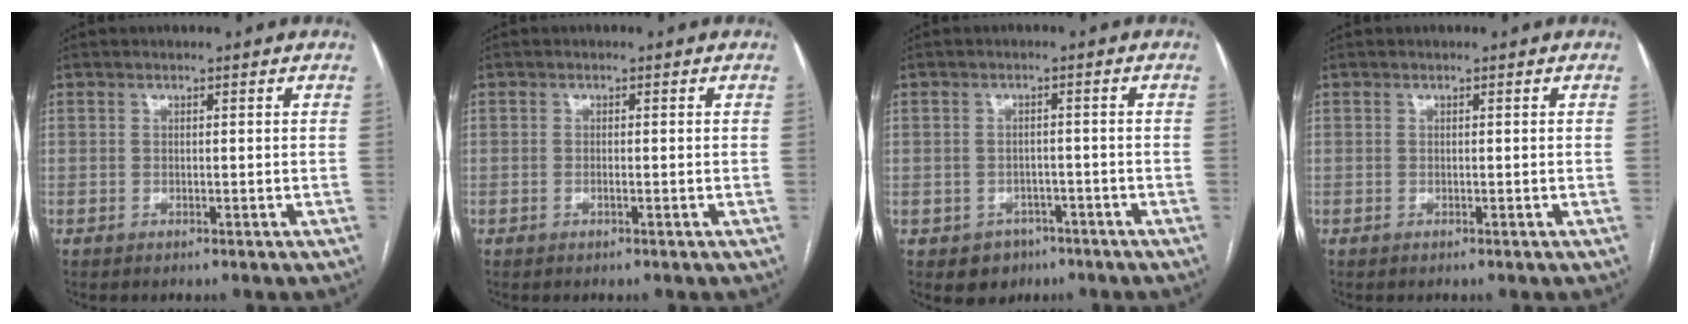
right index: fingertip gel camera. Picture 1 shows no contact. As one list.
[{"total": 0.7, "force": [-0.3, 0.0, 0.6], "torque": [-0.013, 0.000, -0.003]}, {"total": 4.1, "force": [-2.1, 3.4, 0.5], "torque": [-0.003, 0.011, -0.023]}, {"total": 0.0}]